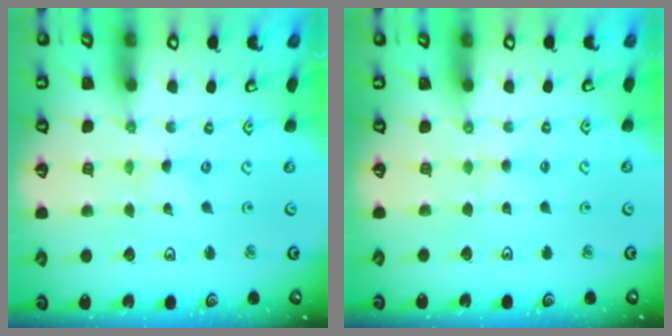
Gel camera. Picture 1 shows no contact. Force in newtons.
{"total": 1.0, "press": 1.0, "slide": 0.3}